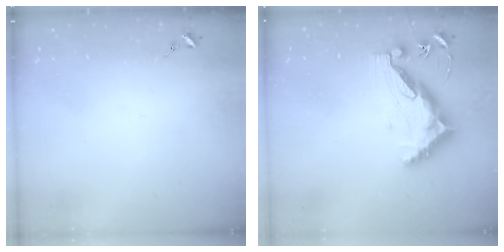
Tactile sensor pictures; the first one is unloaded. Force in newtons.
{"total": 10.7, "press": 10.6, "slide": 0.9}